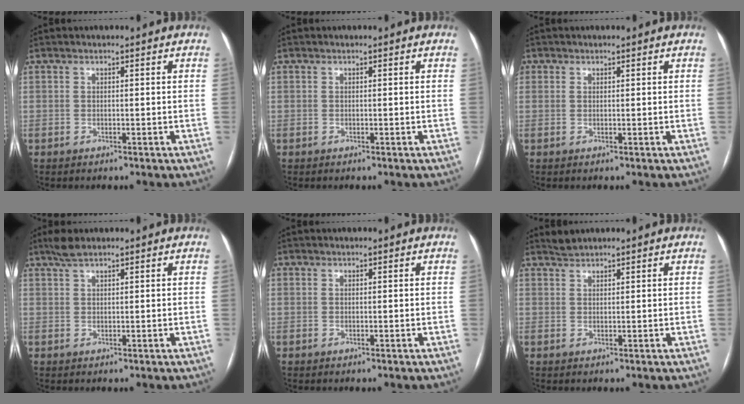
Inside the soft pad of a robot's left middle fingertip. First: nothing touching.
{"total": 0.0}
{"total": 0.6, "force": [0.3, 0.5, 0.1], "torque": [0.003, -0.002, 0.003]}
{"total": 2.5, "force": [2.0, 0.5, 1.4], "torque": [-0.034, 0.012, 0.042]}
{"total": 0.0}
{"total": 1.4, "force": [1.4, 0.0, -0.1], "torque": [-0.006, 0.006, 0.033]}